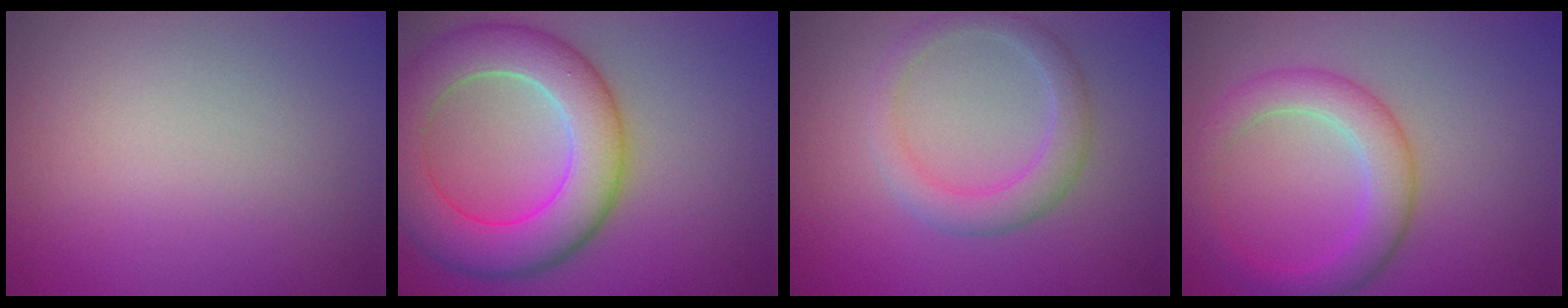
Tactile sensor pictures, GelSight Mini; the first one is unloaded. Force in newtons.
{"total": 9.0, "press": 9.0, "slide": 0.4}
{"total": 3.1, "press": 3.1, "slide": 0.2}
{"total": 4.2, "press": 4.2, "slide": 0.1}